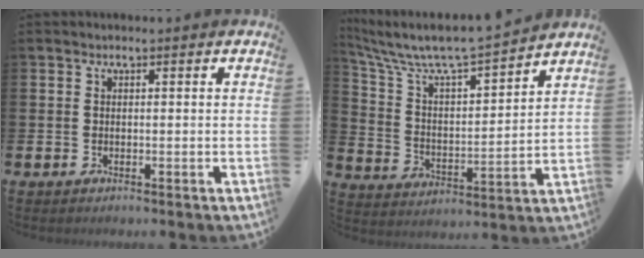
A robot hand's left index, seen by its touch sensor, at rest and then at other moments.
{"total": 8.0, "force": [7.6, 0.8, 2.3], "torque": [-0.085, -0.060, 0.127]}